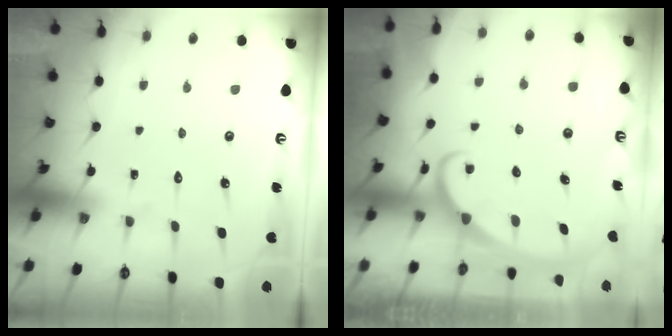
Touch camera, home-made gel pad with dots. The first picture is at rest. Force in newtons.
{"total": 2.5, "press": 2.5, "slide": 0.5}